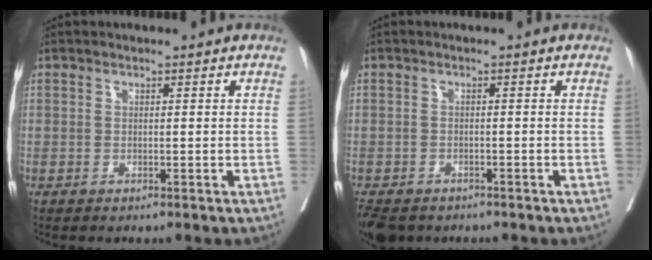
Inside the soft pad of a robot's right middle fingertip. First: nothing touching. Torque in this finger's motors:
{"motor_torque": [0.22, -0.24, 0.04, 0.02]}